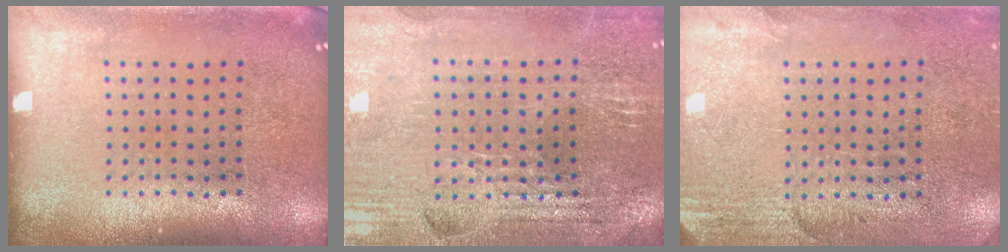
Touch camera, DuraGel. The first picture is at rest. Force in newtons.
{"total": 2.8, "press": 2.7, "slide": 0.5}
{"total": 2.8, "press": 2.5, "slide": 1.2}